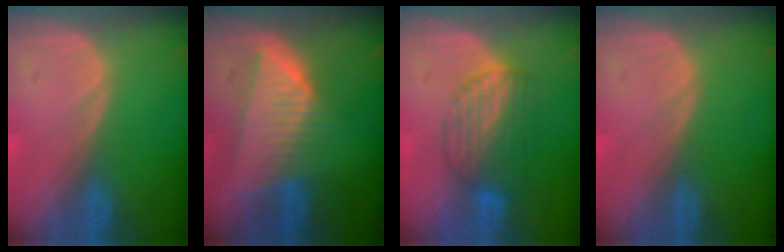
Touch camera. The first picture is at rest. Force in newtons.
{"total": 7.7, "press": 7.0, "slide": 3.1}
{"total": 6.7, "press": 6.1, "slide": 2.8}
{"total": 0.0}